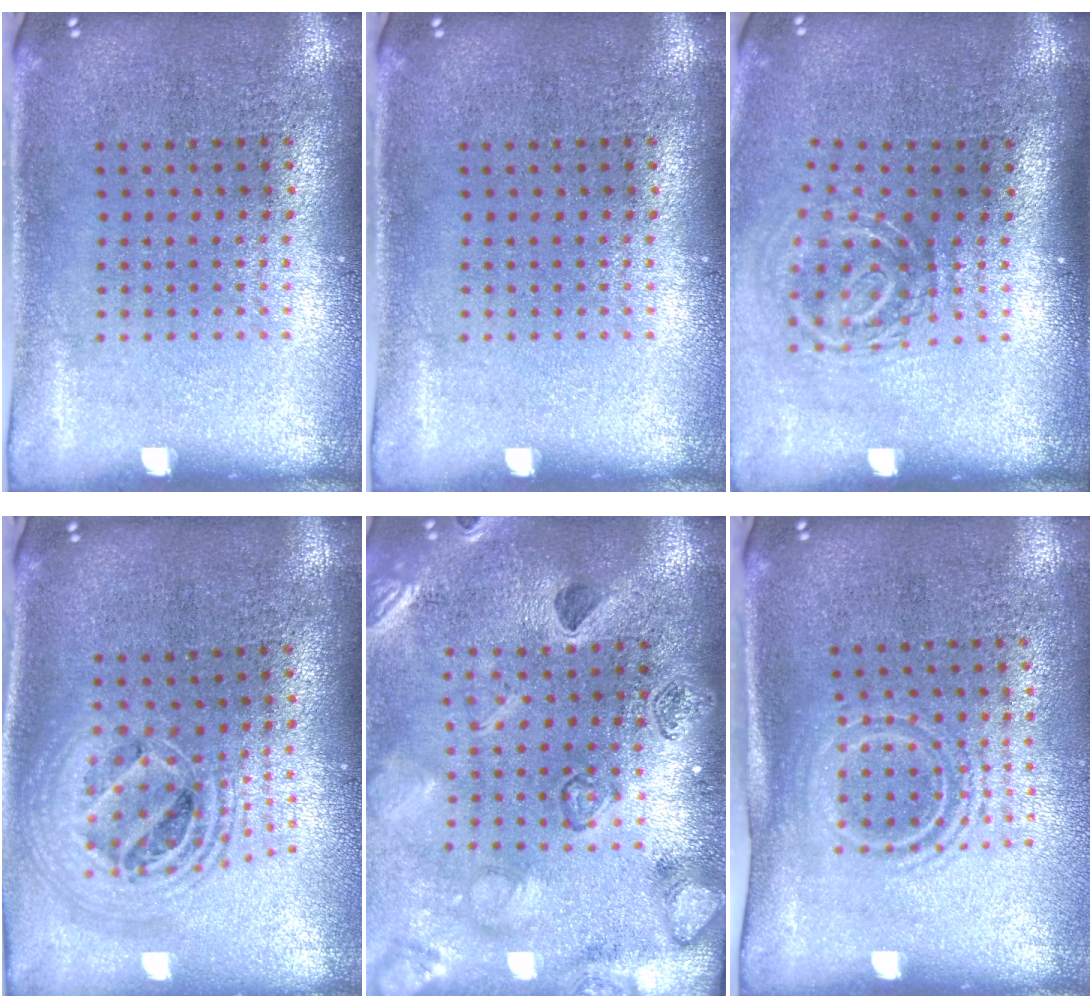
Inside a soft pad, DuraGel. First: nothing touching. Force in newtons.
{"total": 0.0}
{"total": 1.8, "press": 1.2, "slide": 1.4}
{"total": 2.1, "press": 1.6, "slide": 1.4}
{"total": 2.3, "press": 2.3, "slide": 0.2}
{"total": 1.6, "press": 1.2, "slide": 1.0}